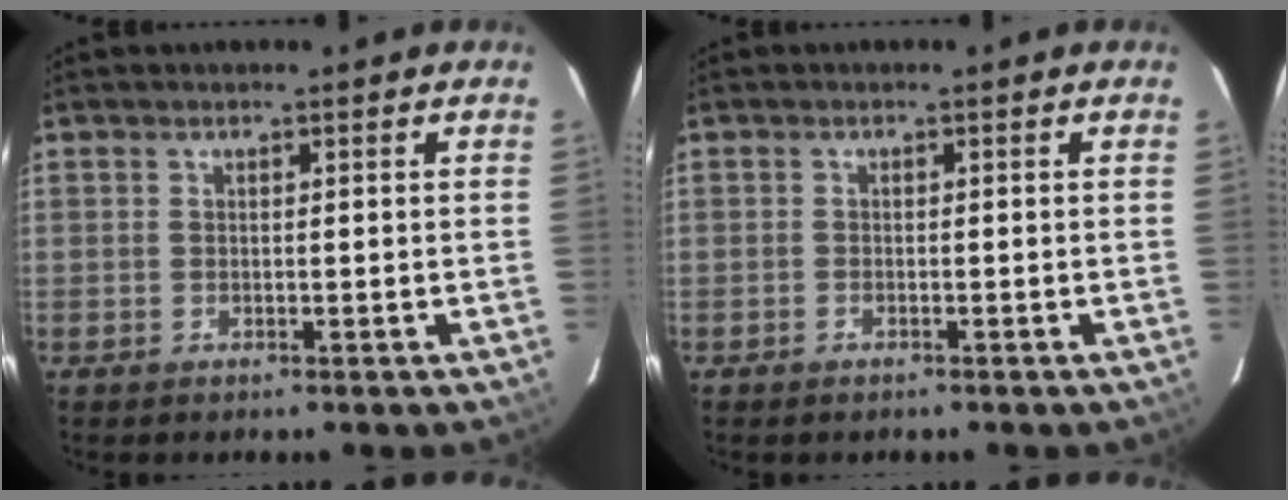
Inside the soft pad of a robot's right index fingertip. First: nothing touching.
{"total": 0.8, "force": [-0.6, 0.3, 0.3], "torque": [-0.006, 0.001, -0.012]}